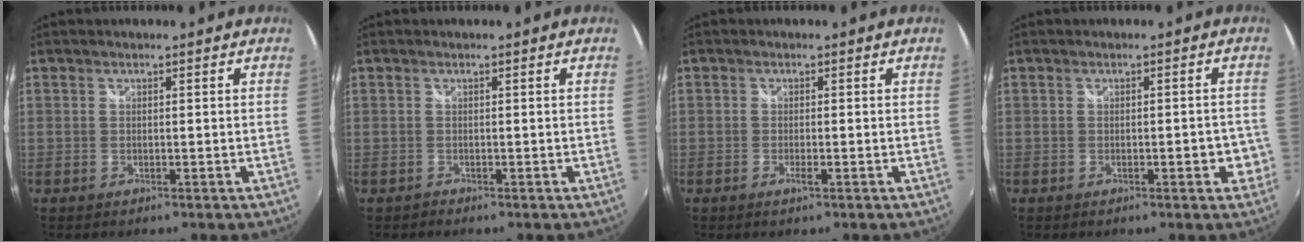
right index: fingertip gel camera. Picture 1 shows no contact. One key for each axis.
{"total": 0.6, "fx": -0.4, "fy": 0.4, "fz": -0.2, "tx": 0.002, "ty": 0.001, "tz": -0.009}
{"total": 1.4, "fx": -0.7, "fy": 0.0, "fz": 1.2, "tx": -0.024, "ty": -0.003, "tz": -0.013}
{"total": 3.6, "fx": -1.4, "fy": 1.5, "fz": 3.0, "tx": -0.036, "ty": 0.001, "tz": -0.017}